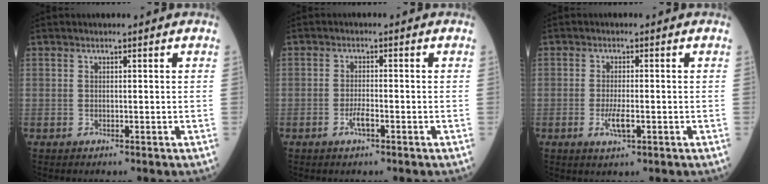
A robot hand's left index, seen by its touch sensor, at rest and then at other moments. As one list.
[{"total": 2.3, "force": [-1.2, 0.4, 1.9], "torque": [-0.040, 0.000, -0.023]}, {"total": 3.2, "force": [-1.1, 0.7, 2.9], "torque": [-0.065, -0.003, -0.017]}]